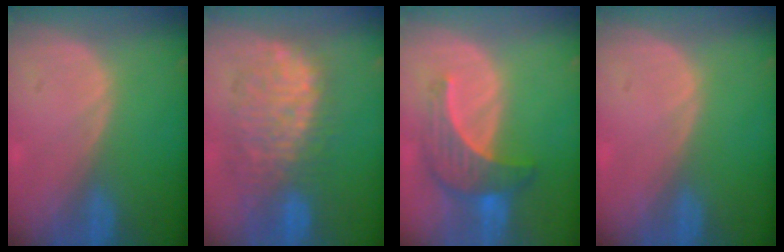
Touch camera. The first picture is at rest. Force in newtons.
{"total": 10.1, "press": 9.6, "slide": 3.1}
{"total": 7.1, "press": 6.8, "slide": 2.2}
{"total": 0.0}